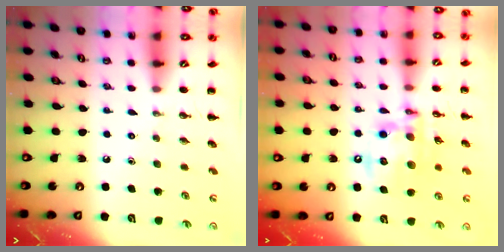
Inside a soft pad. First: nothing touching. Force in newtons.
{"total": 14.2, "press": 13.9, "slide": 3.0}